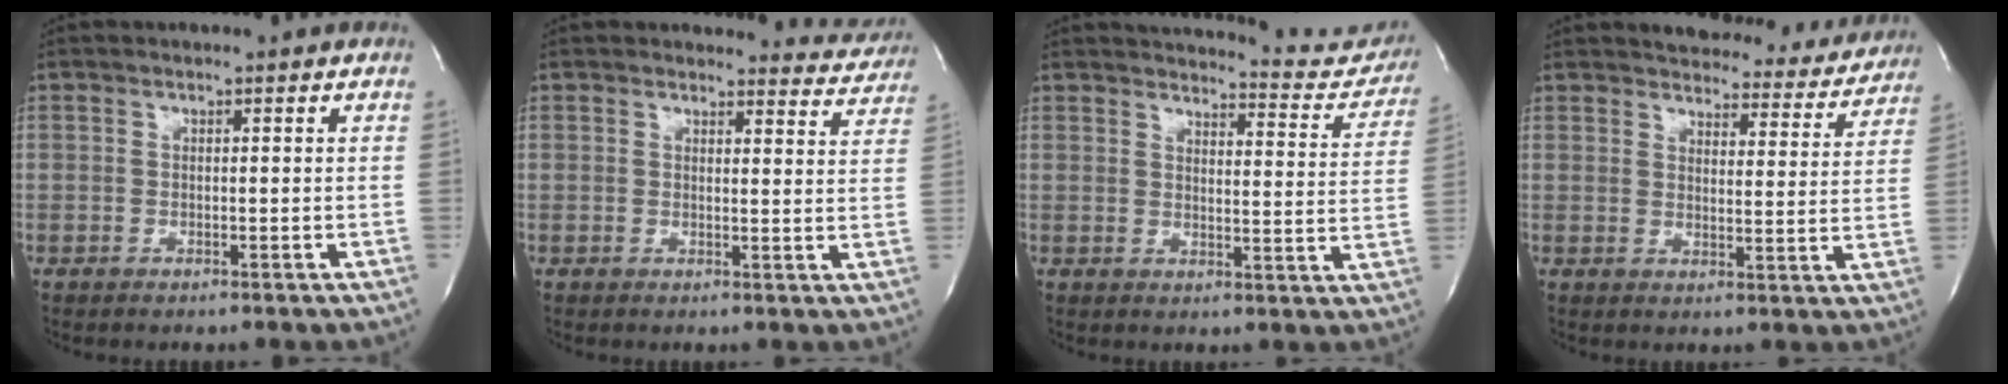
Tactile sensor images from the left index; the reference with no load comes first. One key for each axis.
{"total": 7.3, "fx": 7.2, "fy": 1.5, "fz": -0.7, "tx": 0.034, "ty": -0.033, "tz": 0.054}
{"total": 17.8, "fx": 17.0, "fy": 3.8, "fz": 3.6, "tx": -0.019, "ty": -0.059, "tz": 0.177}
{"total": 17.0, "fx": 16.0, "fy": 4.6, "fz": 3.6, "tx": -0.021, "ty": -0.031, "tz": 0.178}